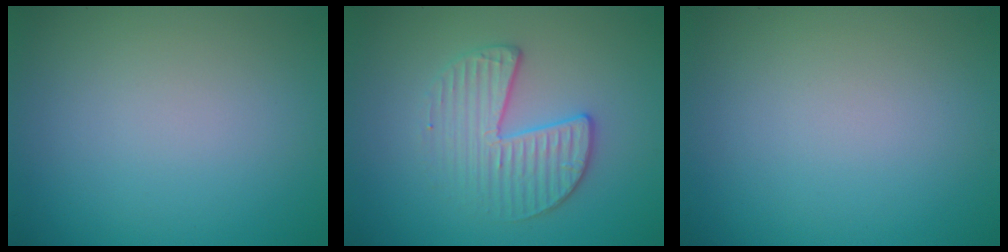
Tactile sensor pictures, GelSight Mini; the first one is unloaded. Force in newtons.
{"total": 3.5, "press": 3.2, "slide": 1.4}
{"total": 0.0}